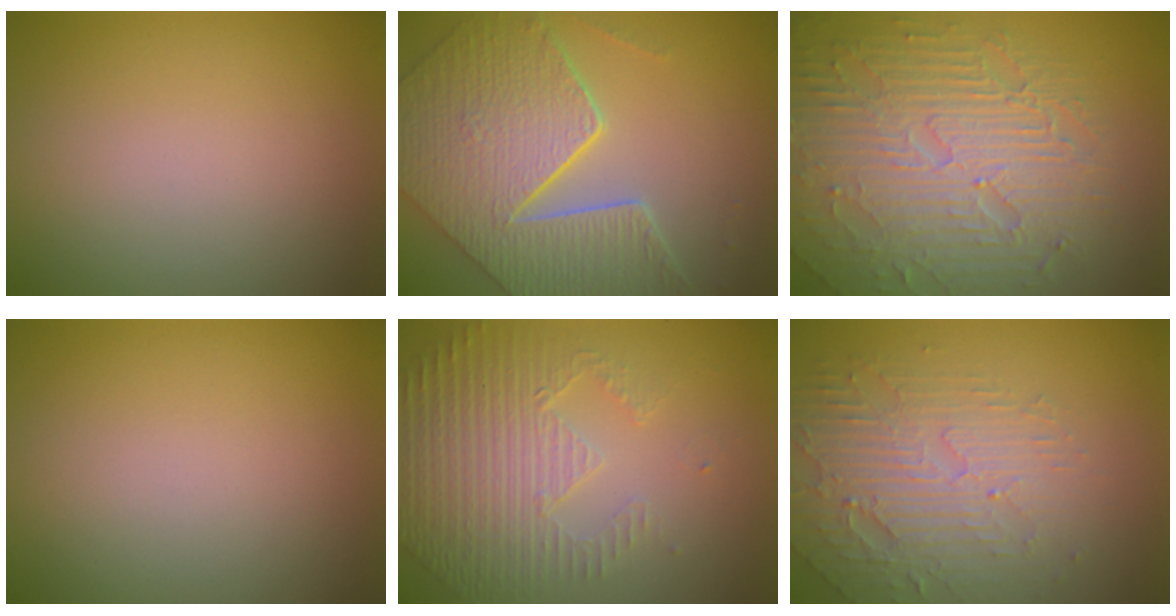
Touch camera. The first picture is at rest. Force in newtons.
{"total": 9.2, "press": 6.8, "slide": 6.2}
{"total": 9.7, "press": 6.2, "slide": 7.4}
{"total": 0.0}
{"total": 4.8, "press": 3.5, "slide": 3.3}
{"total": 4.5, "press": 3.9, "slide": 2.3}